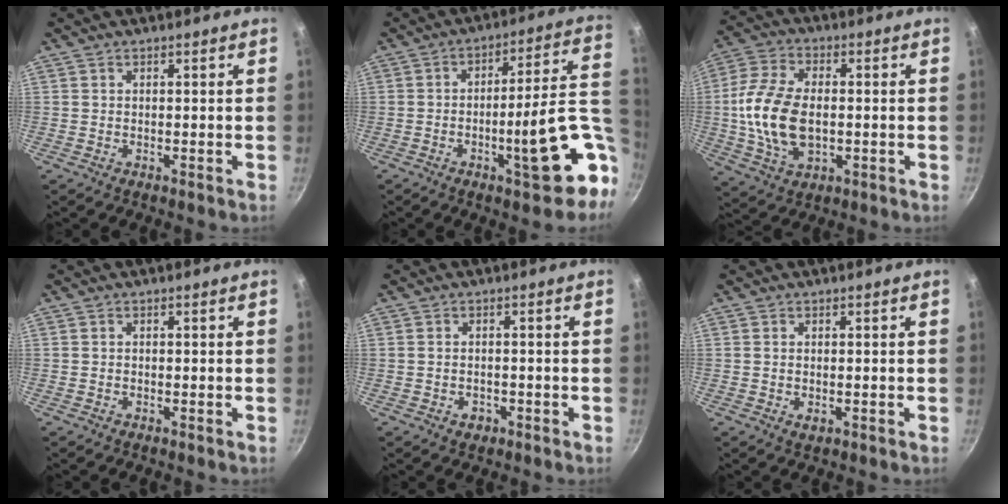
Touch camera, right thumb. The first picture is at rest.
{"total": 17.7, "force": [-5.1, 4.5, 16.3], "torque": [-0.194, 0.037, -0.069]}
{"total": 14.3, "force": [-0.7, 8.7, 11.4], "torque": [-0.221, 0.009, -0.017]}
{"total": 0.0}
{"total": 2.0, "force": [-0.9, 1.5, 1.0], "torque": [-0.016, 0.006, -0.009]}
{"total": 1.4, "force": [-0.2, 0.8, 1.1], "torque": [-0.020, -0.004, -0.002]}